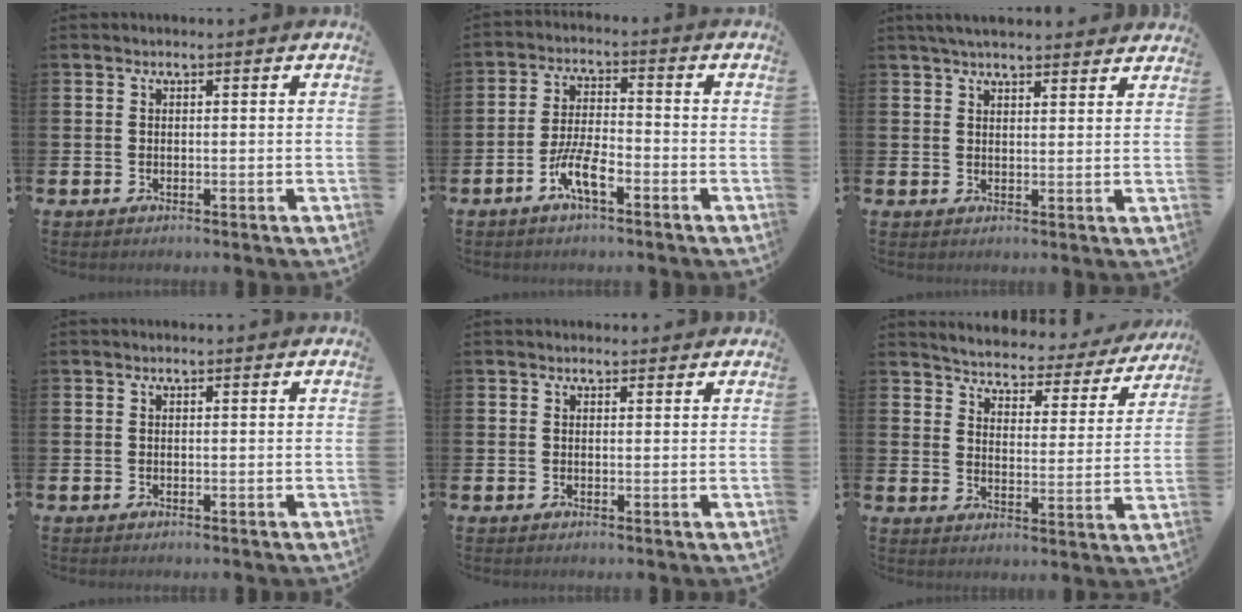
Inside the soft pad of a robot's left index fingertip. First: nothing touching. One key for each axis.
{"total": 5.6, "fx": -2.9, "fy": 1.5, "fz": 4.6, "tx": -0.103, "ty": 0.000, "tz": -0.058}
{"total": 3.9, "fx": 3.7, "fy": 0.6, "fz": 1.1, "tx": -0.034, "ty": -0.007, "tz": 0.071}
{"total": 0.0}
{"total": 0.8, "fx": 0.7, "fy": 0.5, "fz": 0.1, "tx": 0.011, "ty": 0.001, "tz": 0.010}
{"total": 3.8, "fx": 3.7, "fy": 0.9, "fz": 0.5, "tx": -0.031, "ty": -0.035, "tz": 0.055}